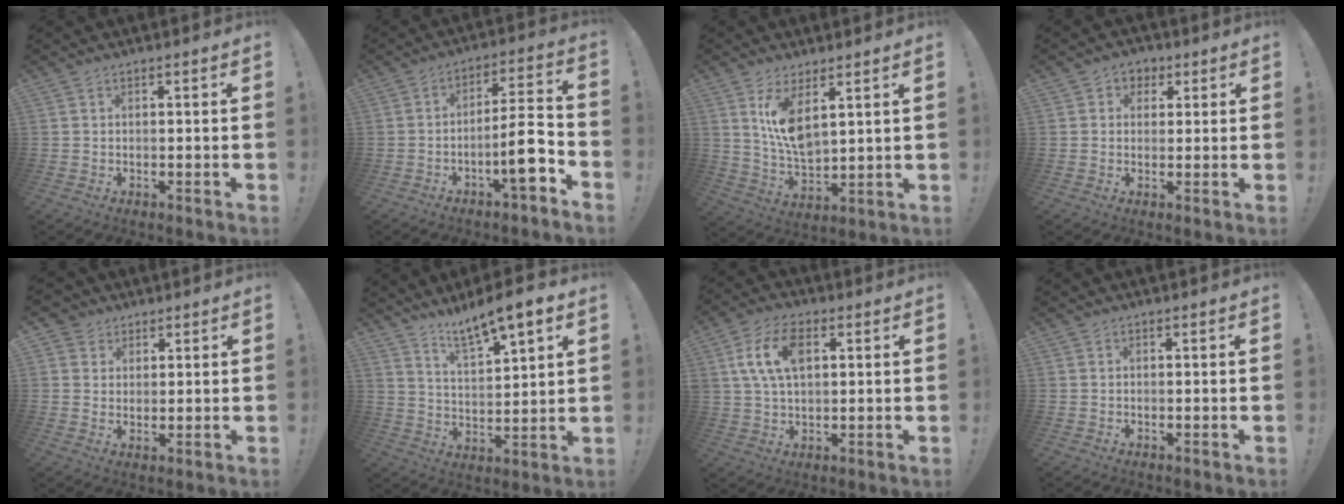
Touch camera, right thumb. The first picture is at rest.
{"total": 11.2, "force": [-5.2, 2.5, 9.6], "torque": [-0.154, 0.024, -0.090]}
{"total": 10.3, "force": [5.6, 4.3, 7.6], "torque": [-0.138, -0.032, 0.101]}
{"total": 4.1, "force": [1.0, 3.8, 1.2], "torque": [-0.010, -0.001, 0.016]}
{"total": 4.2, "force": [2.3, 3.5, 0.3], "torque": [-0.017, -0.007, 0.046]}
{"total": 9.9, "force": [8.1, 1.5, 5.5], "torque": [-0.100, -0.052, 0.140]}
{"total": 11.4, "force": [3.4, 6.8, 8.4], "torque": [-0.165, 0.009, 0.064]}
{"total": 0.0}